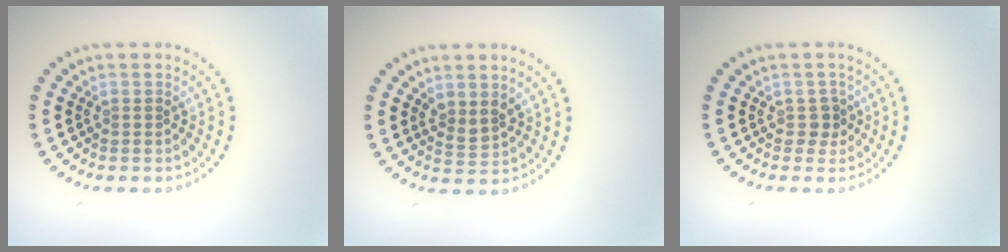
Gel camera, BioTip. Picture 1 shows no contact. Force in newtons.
{"total": 1.7, "press": 1.4, "slide": 1.0}
{"total": 1.2, "press": 1.0, "slide": 0.7}